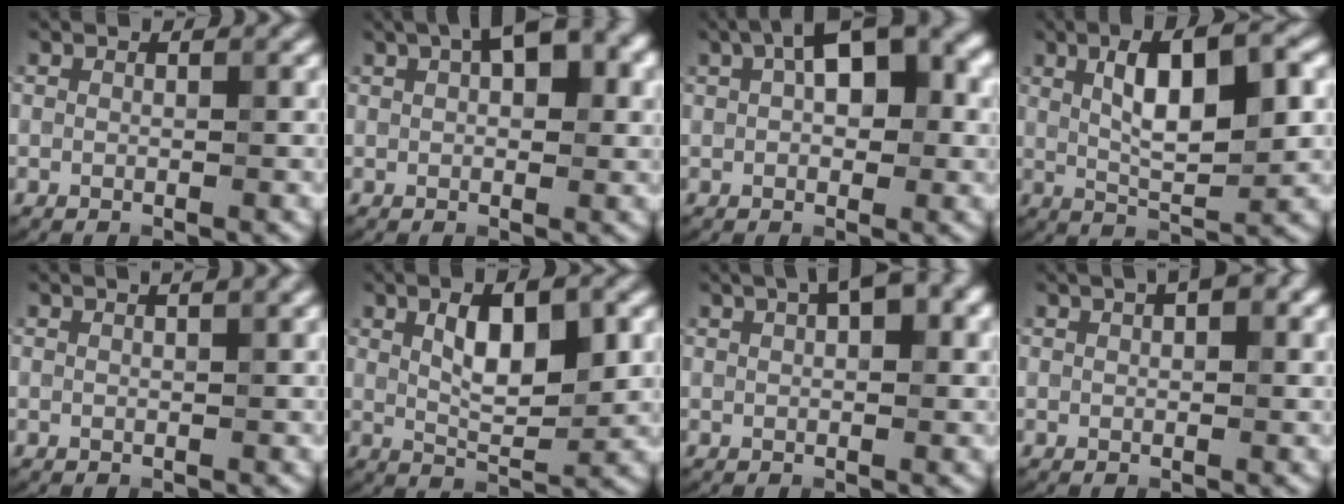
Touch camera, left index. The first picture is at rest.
{"total": 5.9, "force": [2.5, 2.7, 4.6], "torque": [-0.065, 0.015, 0.033]}
{"total": 7.9, "force": [2.7, 4.0, 6.3], "torque": [-0.093, 0.021, 0.032]}
{"total": 7.8, "force": [1.6, 2.6, 7.2], "torque": [-0.116, 0.008, 0.026]}
{"total": 2.4, "force": [1.3, 0.8, 1.9], "torque": [-0.013, 0.003, 0.004]}
{"total": 5.7, "force": [1.4, 2.2, 5.1], "torque": [-0.087, 0.003, 0.026]}
{"total": 4.9, "force": [2.2, 2.0, 3.9], "torque": [-0.053, 0.015, 0.028]}
{"total": 3.5, "force": [1.7, 1.6, 2.7], "torque": [-0.022, 0.008, 0.013]}